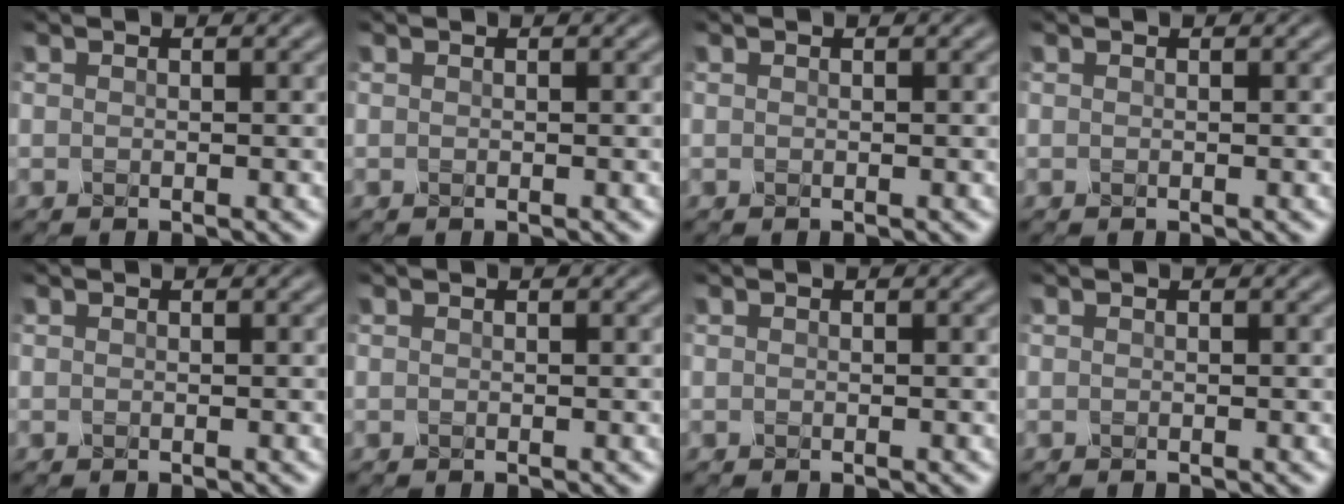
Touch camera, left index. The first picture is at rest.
{"total": 0.0}
{"total": 0.0}
{"total": 0.0}
{"total": 0.0}
{"total": 0.0}
{"total": 0.0}
{"total": 0.0}